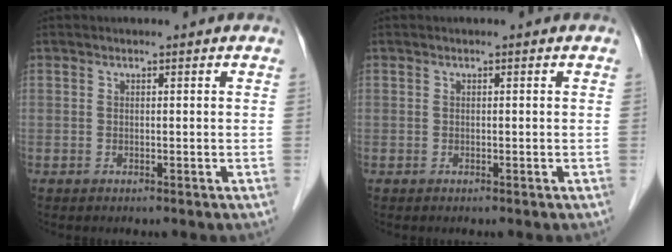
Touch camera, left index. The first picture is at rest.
{"total": 0.0}